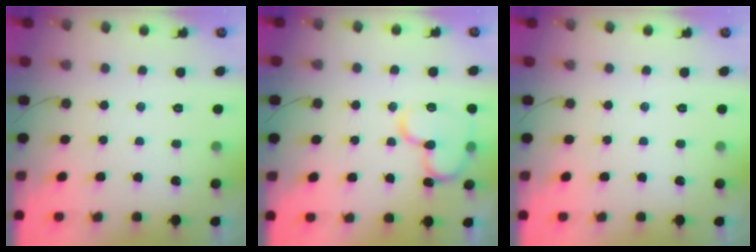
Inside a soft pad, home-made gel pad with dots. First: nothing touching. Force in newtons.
{"total": 14.8, "press": 14.7, "slide": 2.3}
{"total": 0.0}